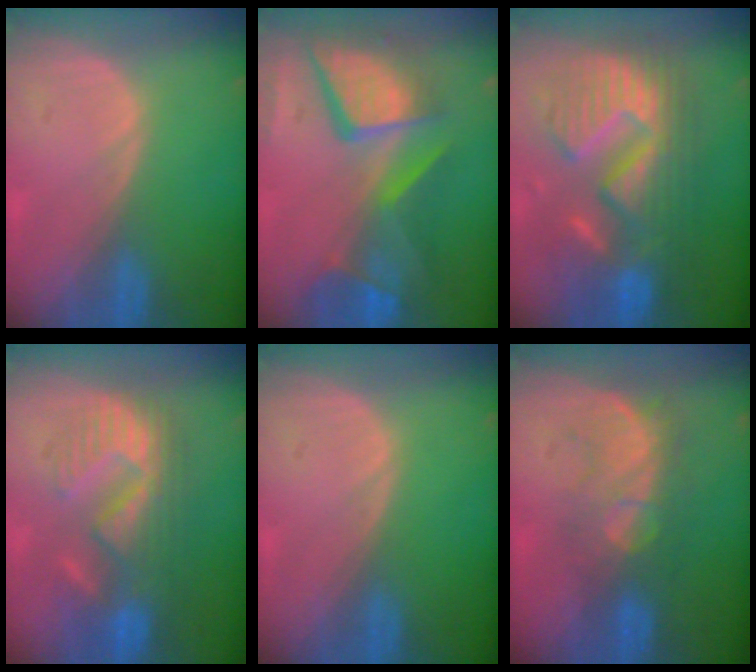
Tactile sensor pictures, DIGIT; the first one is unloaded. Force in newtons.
{"total": 12.8, "press": 10.4, "slide": 7.4}
{"total": 13.1, "press": 13.0, "slide": 1.4}
{"total": 9.8, "press": 9.5, "slide": 2.5}
{"total": 0.0}
{"total": 8.2, "press": 7.6, "slide": 2.9}